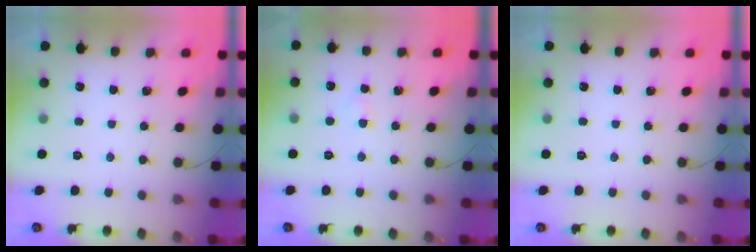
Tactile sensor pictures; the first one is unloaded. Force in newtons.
{"total": 1.3, "press": 1.1, "slide": 0.7}
{"total": 0.0}